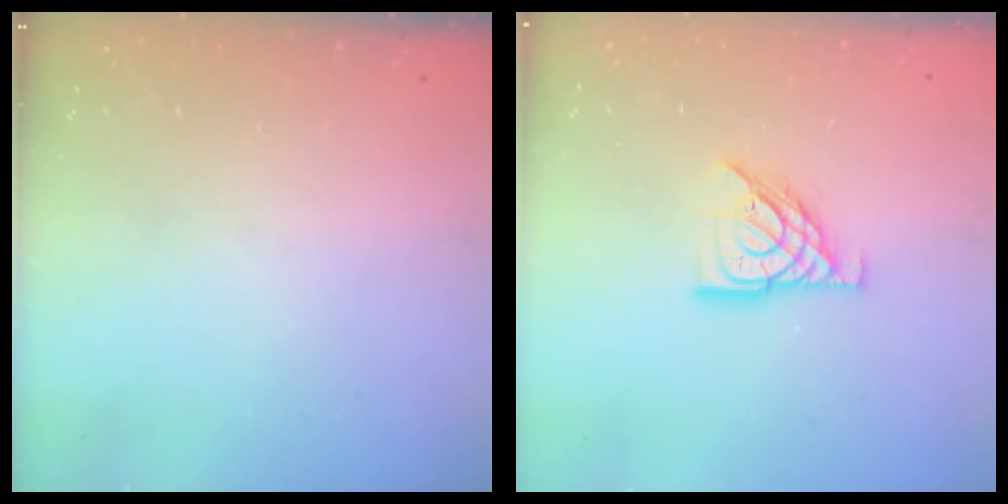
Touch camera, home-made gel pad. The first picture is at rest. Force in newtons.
{"total": 11.0, "press": 10.9, "slide": 1.3}